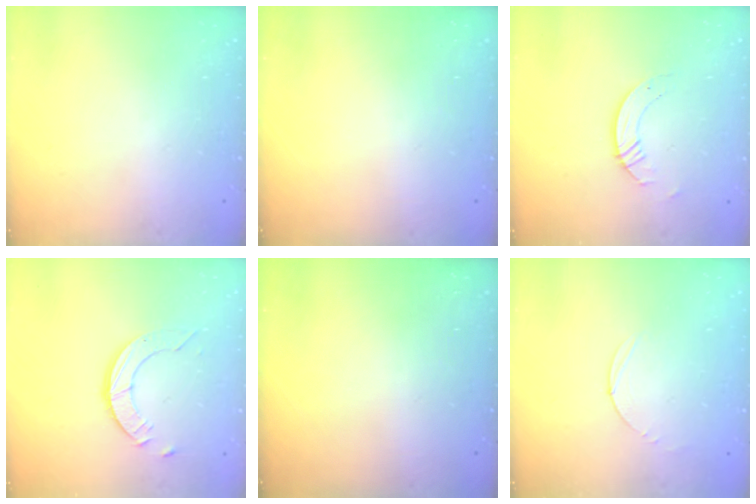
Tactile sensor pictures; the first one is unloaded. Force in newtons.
{"total": 0.0}
{"total": 3.7, "press": 3.6, "slide": 0.4}
{"total": 4.2, "press": 4.2, "slide": 0.2}
{"total": 0.0}
{"total": 3.0, "press": 3.0, "slide": 0.3}